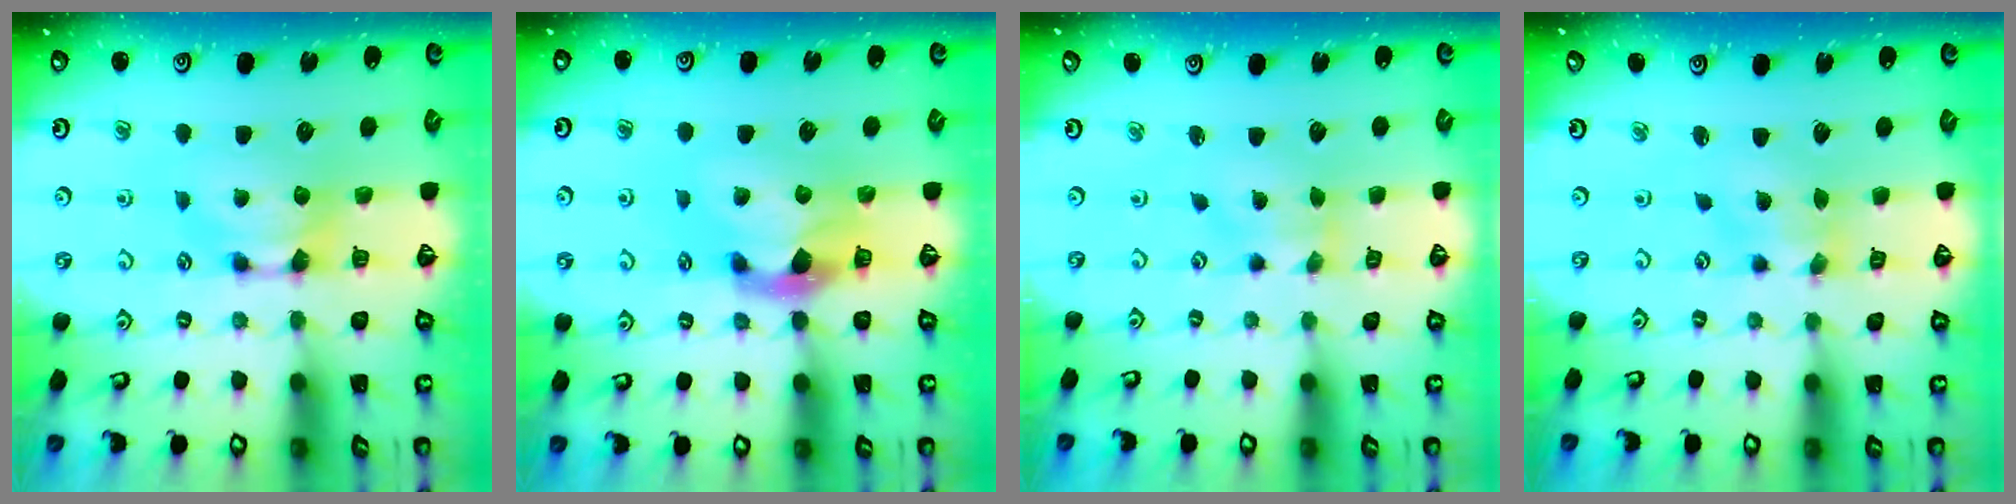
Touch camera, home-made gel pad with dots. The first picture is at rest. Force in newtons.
{"total": 3.0, "press": 2.7, "slide": 1.4}
{"total": 1.7, "press": 1.3, "slide": 1.1}
{"total": 1.5, "press": 1.1, "slide": 1.0}